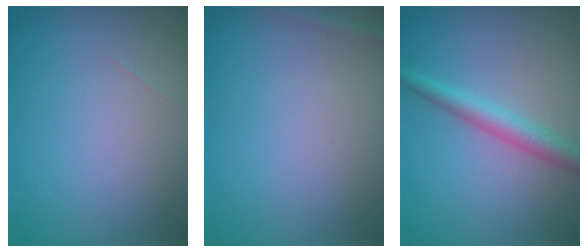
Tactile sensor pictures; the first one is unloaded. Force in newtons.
{"total": 0.7, "press": 0.7, "slide": 0.0}
{"total": 2.7, "press": 2.7, "slide": 0.1}